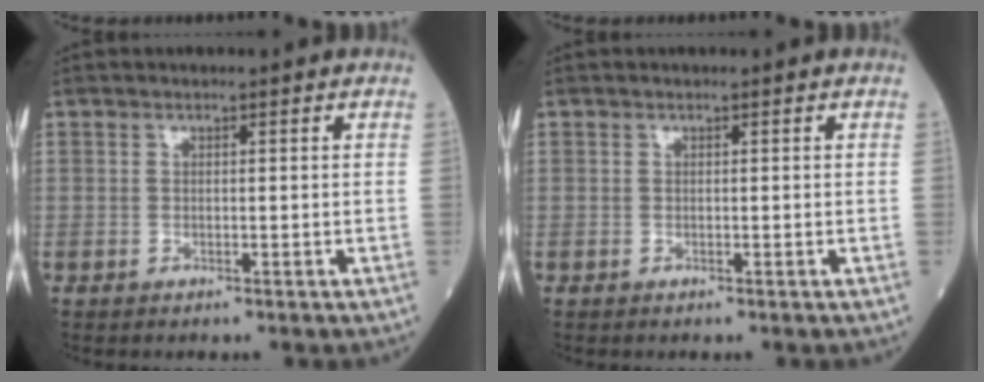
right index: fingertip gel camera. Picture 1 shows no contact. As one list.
[{"total": 0.0}]